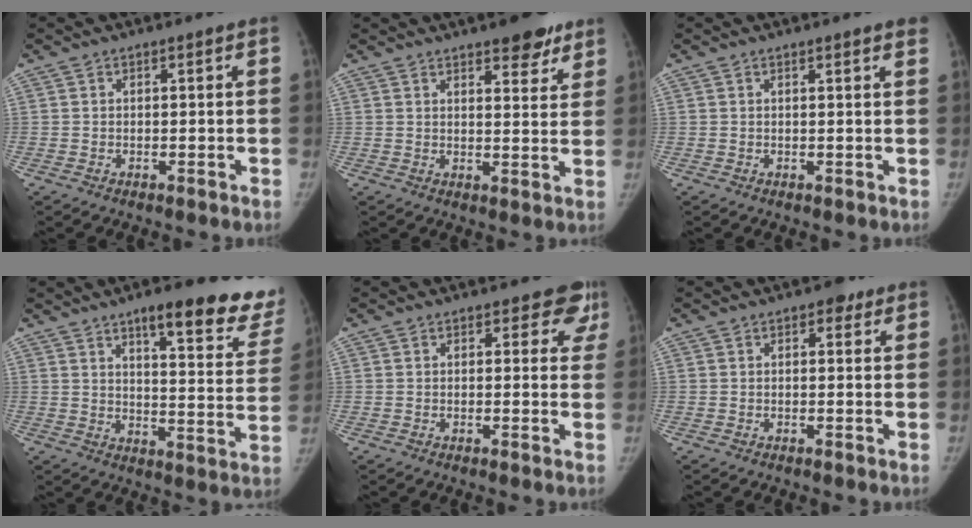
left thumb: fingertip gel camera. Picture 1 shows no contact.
{"total": 7.9, "force": [5.6, 2.9, 4.8], "torque": [-0.033, -0.029, 0.073]}
{"total": 2.5, "force": [1.8, 0.3, 1.6], "torque": [-0.016, -0.001, 0.015]}
{"total": 19.5, "force": [14.6, 5.2, 11.9], "torque": [-0.102, -0.076, 0.177]}
{"total": 4.8, "force": [3.6, 3.0, 1.2], "torque": [0.031, -0.014, 0.017]}
{"total": 2.3, "force": [1.2, 1.5, 1.2], "torque": [0.000, -0.002, 0.011]}